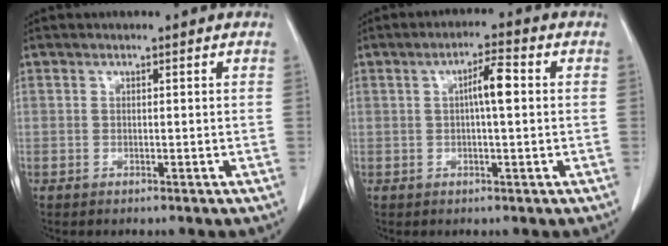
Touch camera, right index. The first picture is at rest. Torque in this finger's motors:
{"motor_torque": [0.64, 0.13, 0.12, 0.07]}